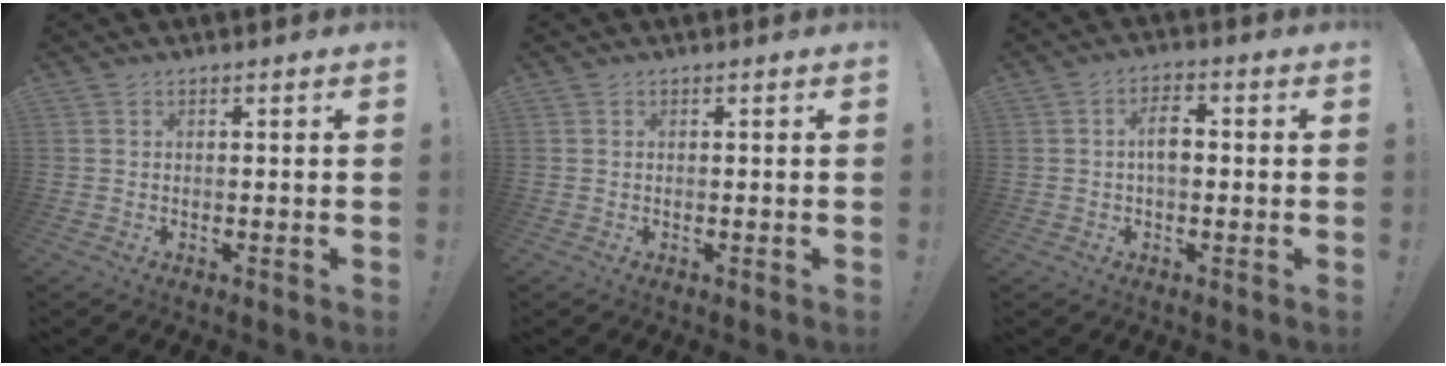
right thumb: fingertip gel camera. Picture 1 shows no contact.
{"total": 0.0}
{"total": 5.8, "force": [0.2, 3.5, 4.6], "torque": [-0.077, 0.010, -0.002]}